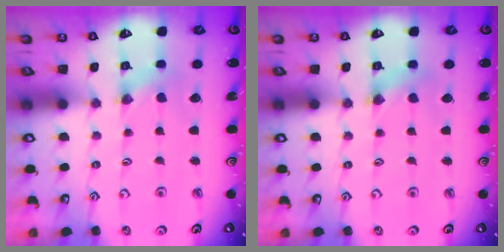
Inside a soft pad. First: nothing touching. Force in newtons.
{"total": 1.3, "press": 1.3, "slide": 0.3}